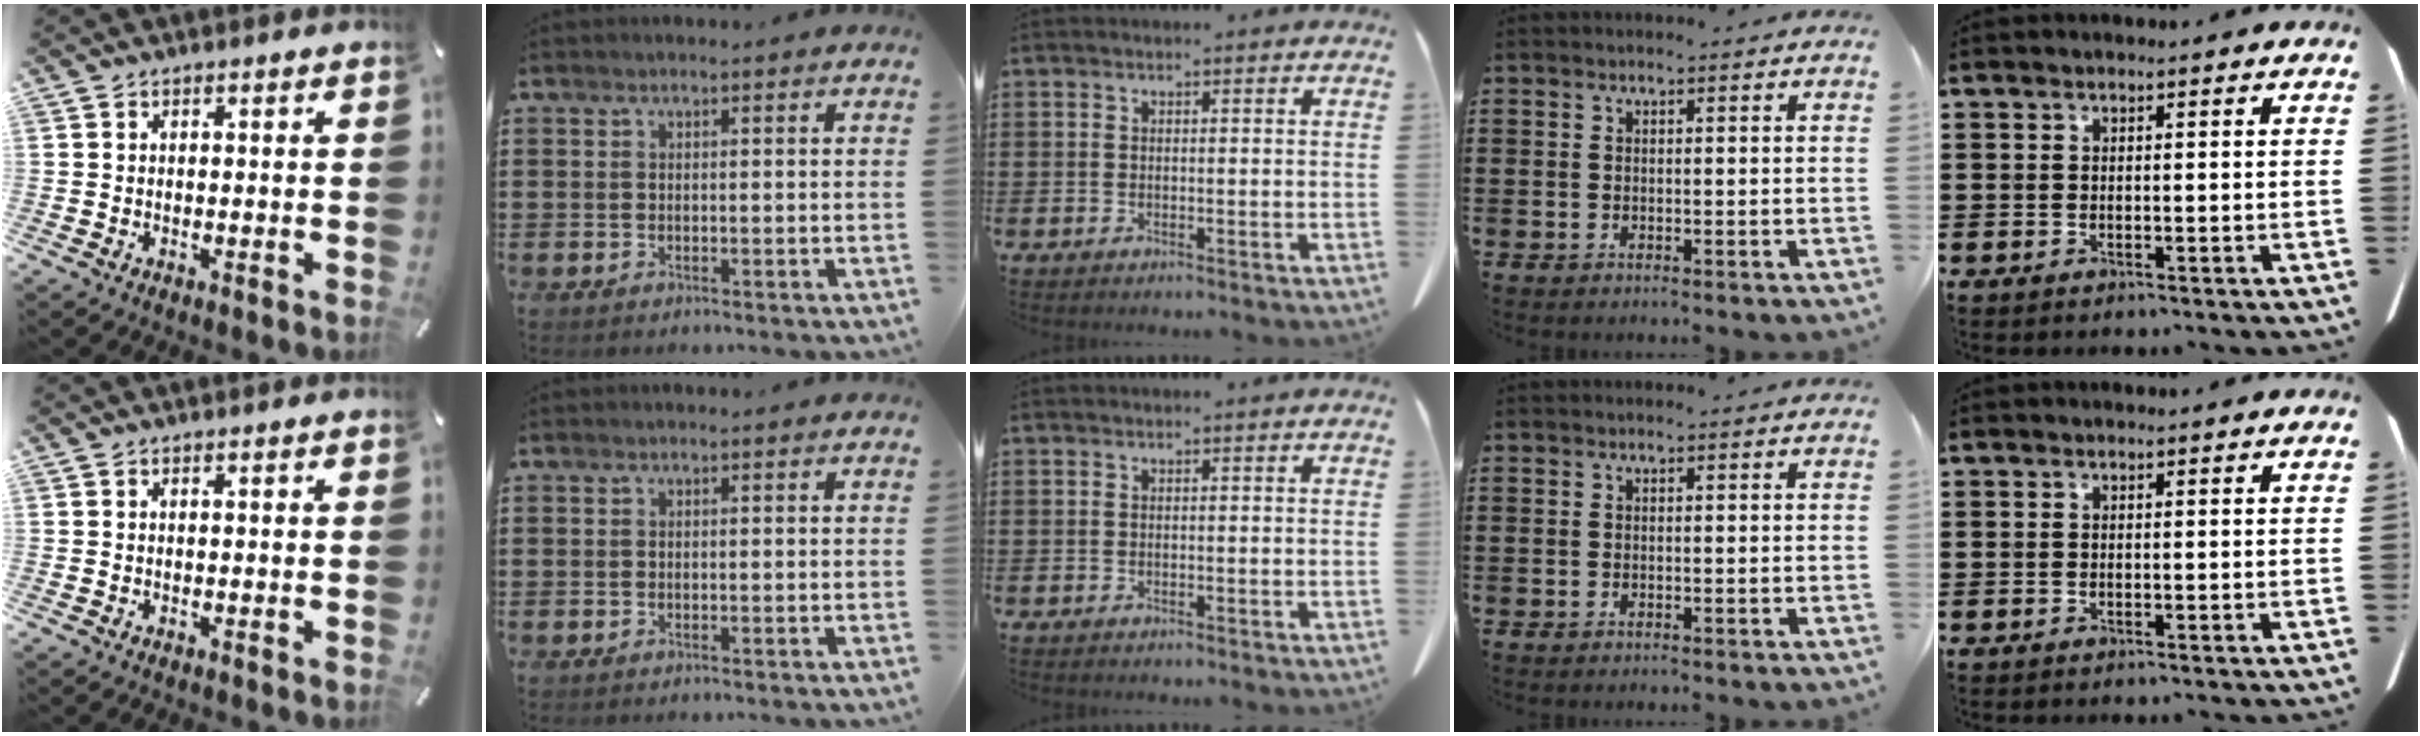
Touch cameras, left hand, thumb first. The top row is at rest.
{}